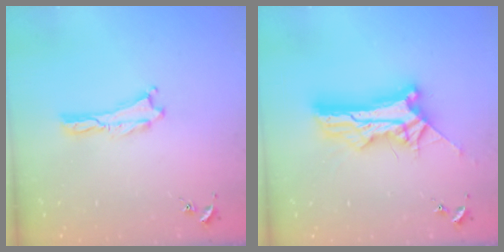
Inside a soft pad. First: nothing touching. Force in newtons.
{"total": 12.6, "press": 12.6, "slide": 1.2}